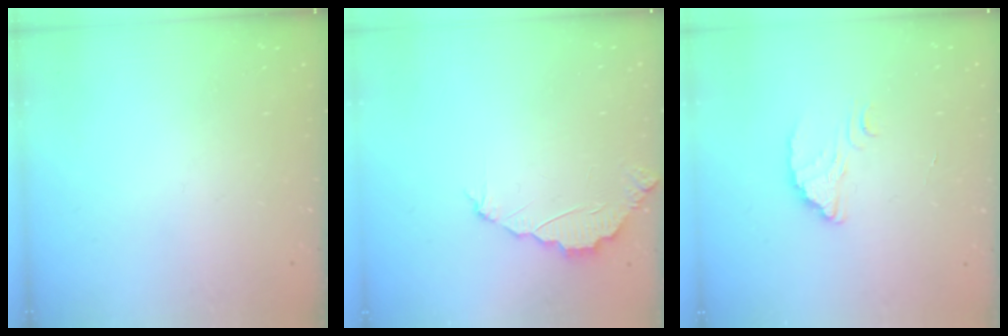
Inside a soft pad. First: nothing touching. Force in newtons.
{"total": 2.4, "press": 2.4, "slide": 0.2}
{"total": 2.4, "press": 2.4, "slide": 0.1}